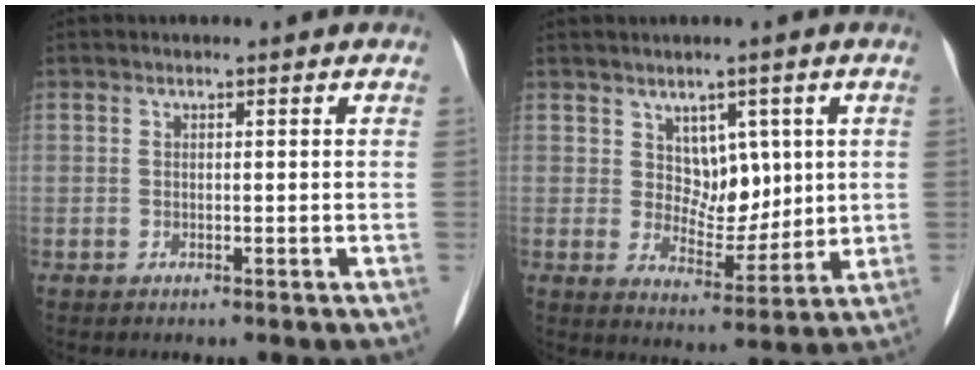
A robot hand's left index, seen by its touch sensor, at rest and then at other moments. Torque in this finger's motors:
{"motor_torque": [-0.18, 0.01, 0.07, 0.02]}